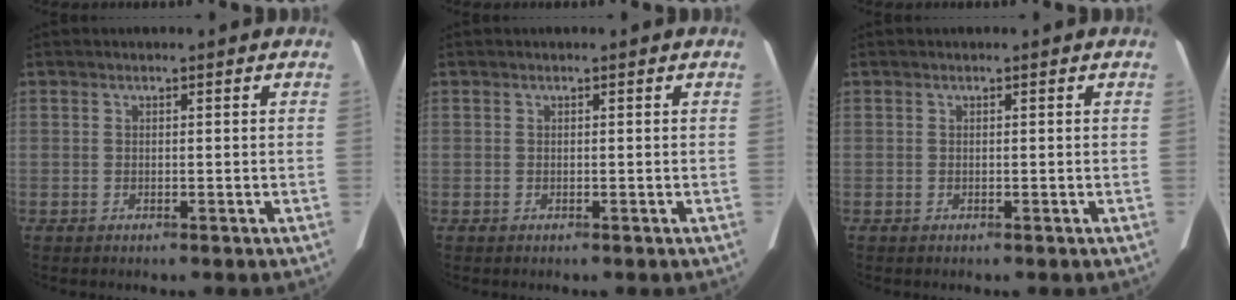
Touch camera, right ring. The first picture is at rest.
{"total": 0.0}
{"total": 0.0}